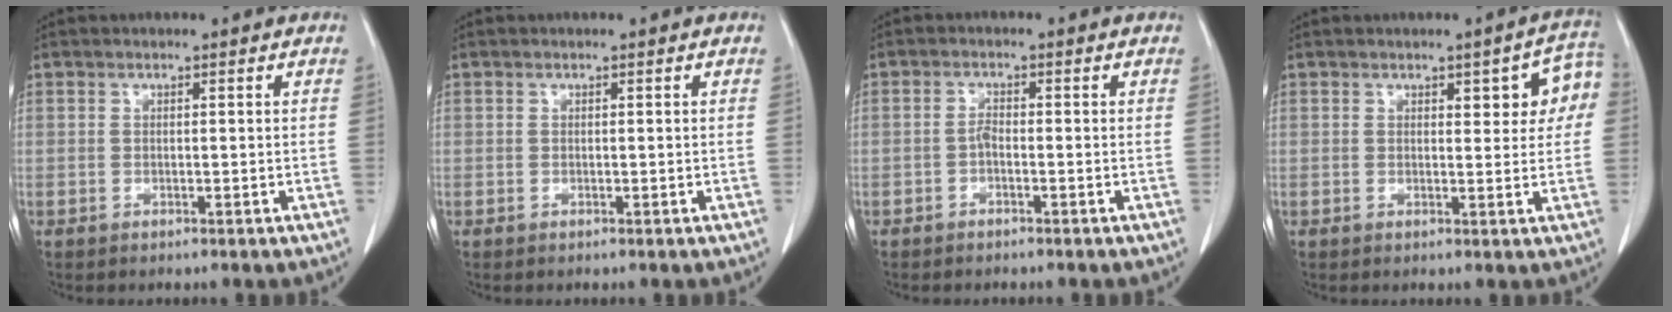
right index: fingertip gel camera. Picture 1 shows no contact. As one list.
[{"total": 0.0}, {"total": 1.3, "force": [-0.6, 0.4, 1.1], "torque": [-0.021, 0.003, -0.012]}, {"total": 6.2, "force": [1.8, 2.1, 5.6], "torque": [-0.055, 0.017, 0.018]}]